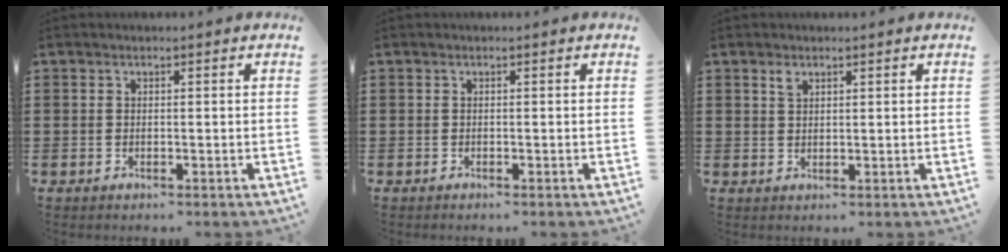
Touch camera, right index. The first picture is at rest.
{"total": 0.0}
{"total": 1.4, "force": [1.0, 0.7, 0.7], "torque": [-0.017, 0.003, 0.018]}